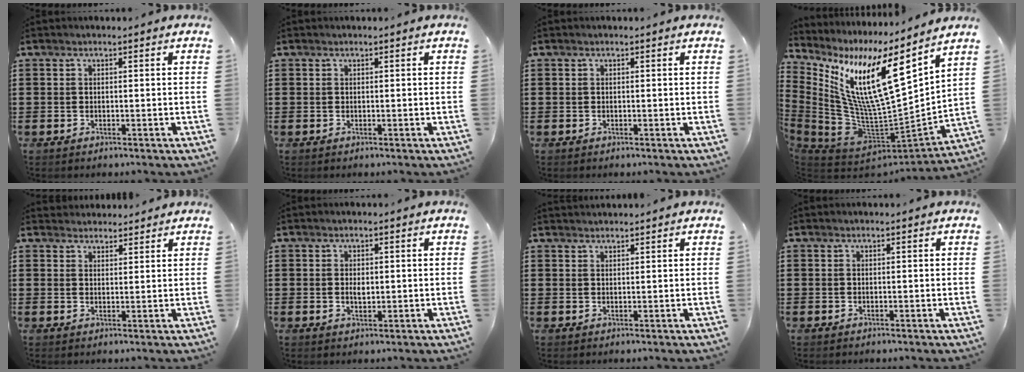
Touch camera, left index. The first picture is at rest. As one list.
[{"total": 0.0}, {"total": 0.0}, {"total": 15.5, "force": [6.0, 3.7, 13.9], "torque": [-0.297, -0.052, 0.084]}, {"total": 2.3, "force": [2.3, 0.5, -0.2], "torque": [-0.002, -0.002, 0.045]}, {"total": 1.6, "force": [0.2, 0.8, 1.4], "torque": [-0.030, 0.004, 0.002]}, {"total": 1.1, "force": [1.1, 0.0, 0.1], "torque": [-0.004, -0.002, 0.022]}, {"total": 0.0}]